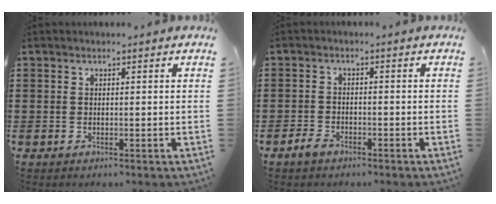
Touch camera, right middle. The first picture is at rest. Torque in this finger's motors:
{"motor_torque": [1.15, 0.06, 0.11, 0.01]}